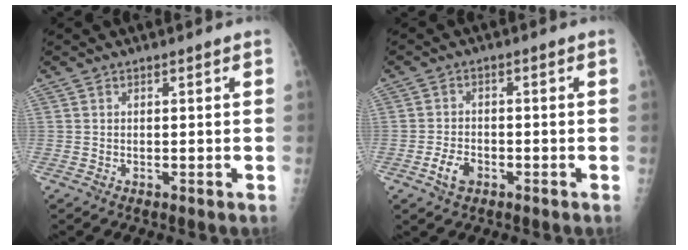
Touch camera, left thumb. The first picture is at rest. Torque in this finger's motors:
{"motor_torque": [-0.76, 0.65, 0.21, 0.13, 0.00]}